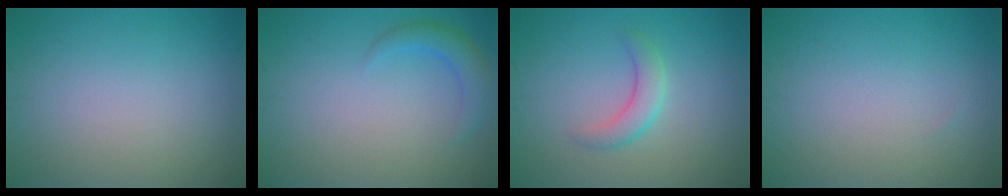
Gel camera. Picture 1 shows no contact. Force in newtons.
{"total": 2.4, "press": 2.4, "slide": 0.2}
{"total": 2.4, "press": 2.4, "slide": 0.1}
{"total": 0.0}